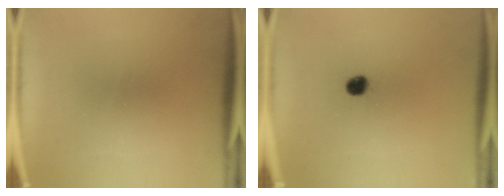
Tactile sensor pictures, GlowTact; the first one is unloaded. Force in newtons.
{"total": 3.2}